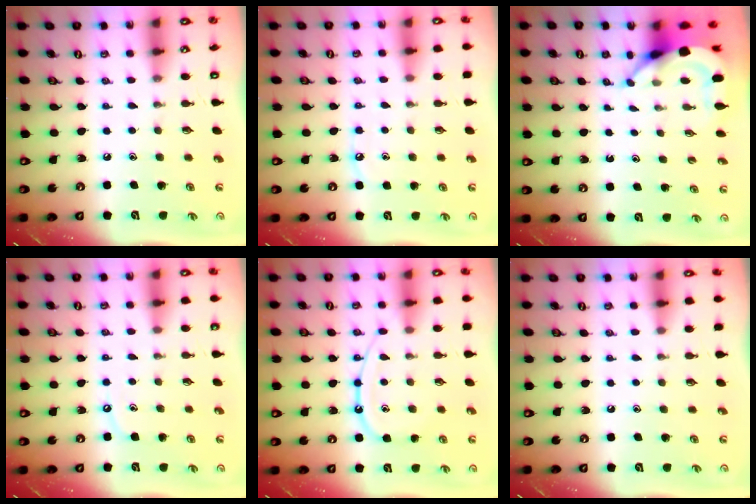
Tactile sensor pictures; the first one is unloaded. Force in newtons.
{"total": 3.9, "press": 3.9, "slide": 0.6}
{"total": 5.3, "press": 5.2, "slide": 0.5}
{"total": 3.4, "press": 3.4, "slide": 0.3}
{"total": 11.3, "press": 11.2, "slide": 1.1}
{"total": 0.0}